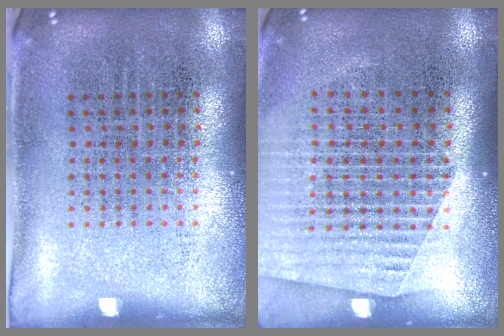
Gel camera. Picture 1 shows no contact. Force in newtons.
{"total": 1.6, "press": 1.5, "slide": 0.6}